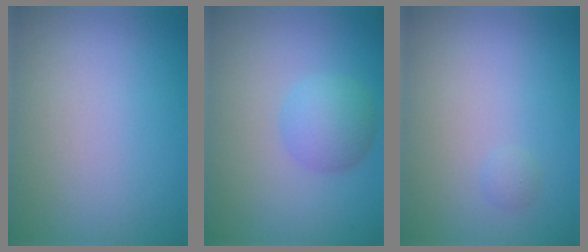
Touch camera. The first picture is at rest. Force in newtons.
{"total": 3.2, "press": 3.2, "slide": 0.0}
{"total": 0.6, "press": 0.6, "slide": 0.0}